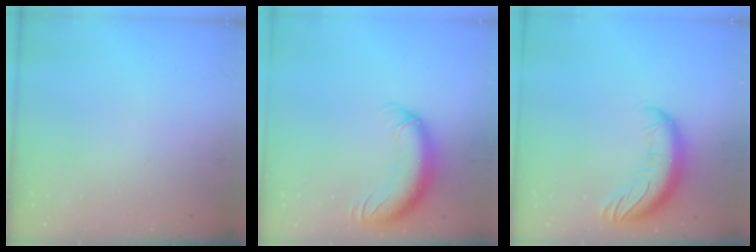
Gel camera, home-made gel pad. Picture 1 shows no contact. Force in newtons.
{"total": 13.5, "press": 13.2, "slide": 2.9}
{"total": 12.4, "press": 12.0, "slide": 2.9}